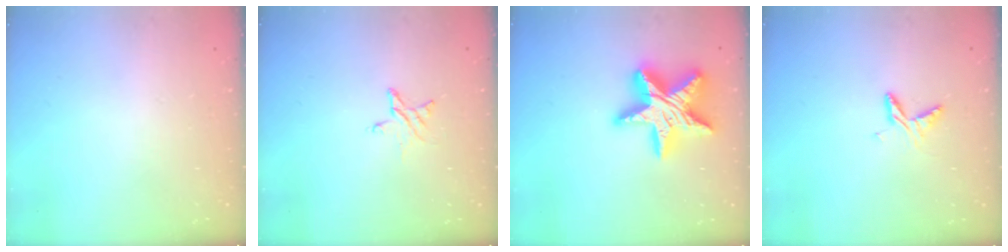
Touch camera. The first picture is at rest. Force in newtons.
{"total": 4.1, "press": 4.1, "slide": 0.4}
{"total": 21.2, "press": 21.1, "slide": 1.9}
{"total": 6.0, "press": 6.0, "slide": 0.6}